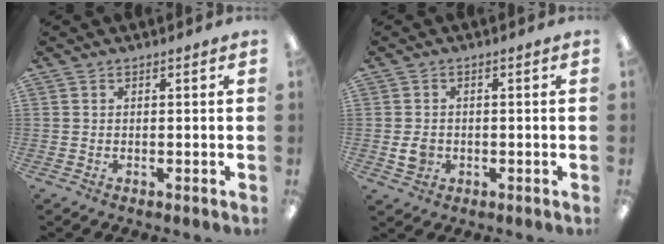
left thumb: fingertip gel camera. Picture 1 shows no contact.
{"total": 3.3, "force": [-0.6, 2.7, 1.8], "torque": [-0.013, -0.001, -0.011]}